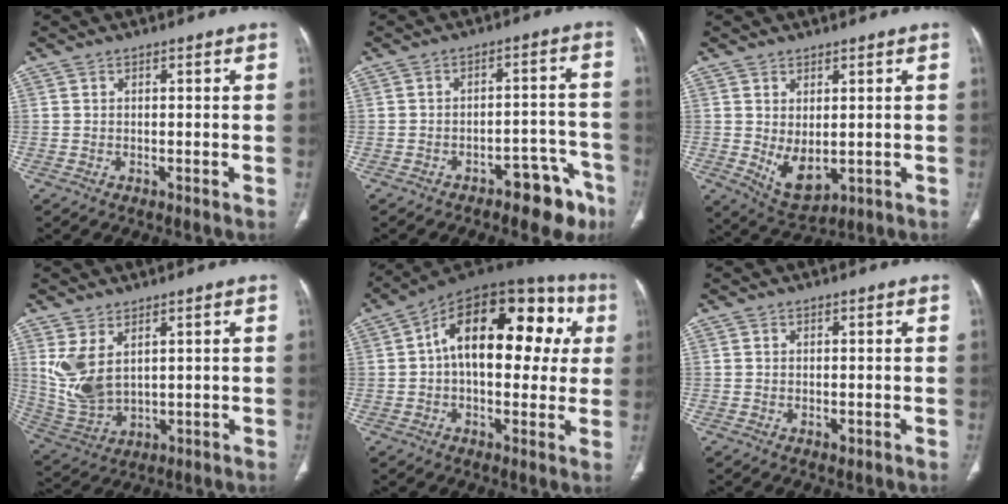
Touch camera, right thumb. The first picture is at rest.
{"total": 9.5, "force": [-6.5, 4.5, 5.3], "torque": [-0.034, 0.061, -0.083]}
{"total": 6.8, "force": [-0.2, 3.8, 5.6], "torque": [-0.084, -0.013, 0.020]}
{"total": 9.3, "force": [3.2, 5.2, 7.1], "torque": [-0.151, -0.017, 0.084]}
{"total": 23.6, "force": [4.3, 12.8, 19.4], "torque": [-0.256, 0.044, 0.051]}
{"total": 1.0, "force": [-0.2, 0.6, 0.8], "torque": [-0.014, -0.003, 0.000]}